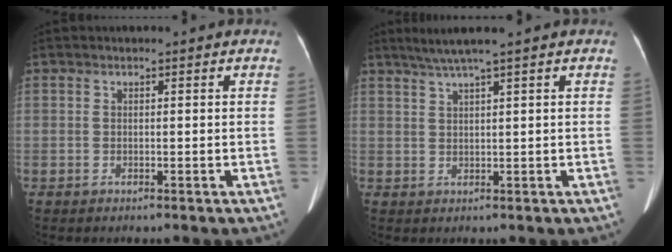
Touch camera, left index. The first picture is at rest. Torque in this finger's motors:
{"motor_torque": [-0.07, -0.06, 0.00, 0.06]}